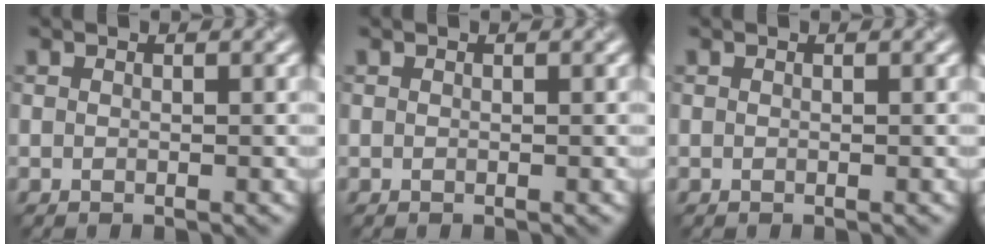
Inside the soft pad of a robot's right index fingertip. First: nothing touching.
{"total": 0.0}
{"total": 0.0}